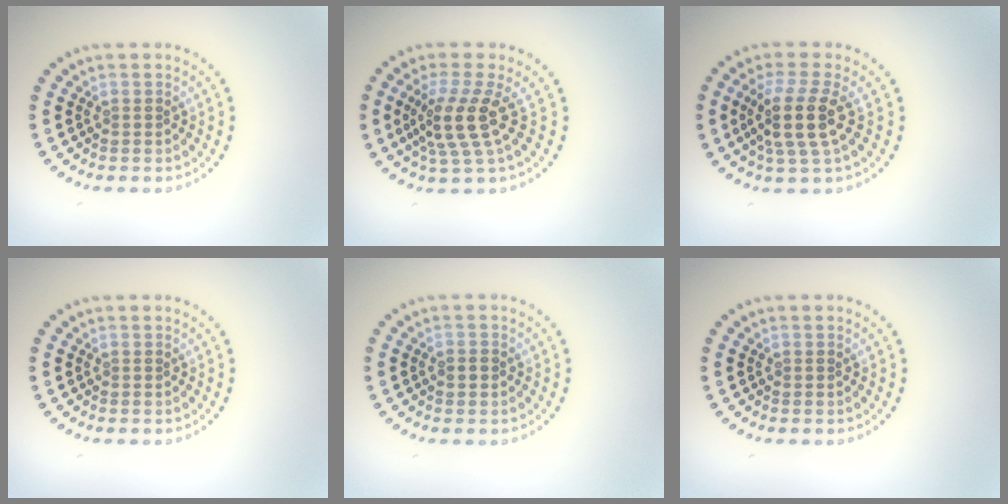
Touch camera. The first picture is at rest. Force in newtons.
{"total": 4.0, "press": 2.9, "slide": 2.7}
{"total": 4.0, "press": 3.2, "slide": 2.3}
{"total": 0.0}
{"total": 1.5, "press": 1.5, "slide": 0.1}
{"total": 0.0}